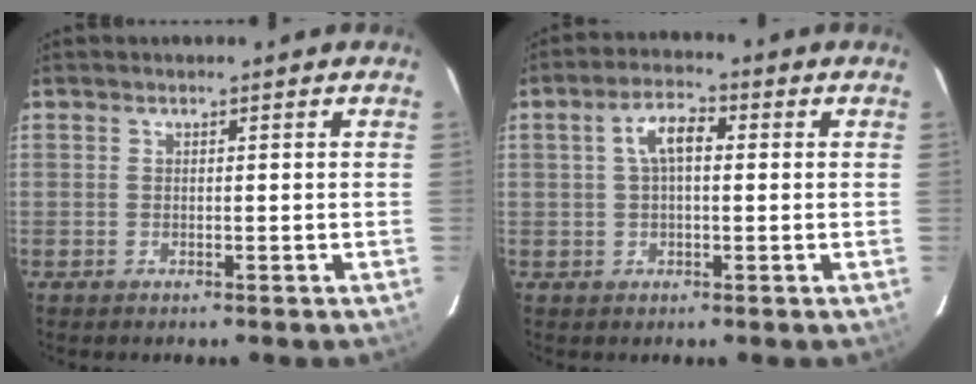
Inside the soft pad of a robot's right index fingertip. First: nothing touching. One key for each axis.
{"total": 5.4, "fx": 0.8, "fy": 2.6, "fz": 4.6, "tx": -0.089, "ty": 0.018, "tz": 0.015}